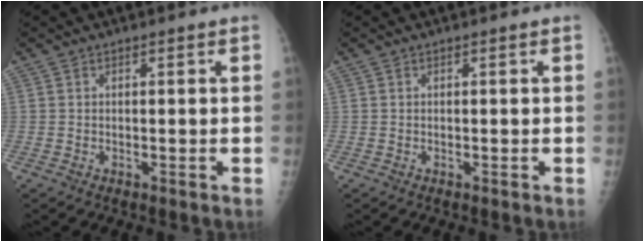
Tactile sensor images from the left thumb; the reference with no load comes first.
{"total": 0.0}